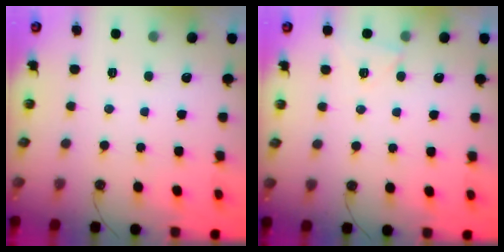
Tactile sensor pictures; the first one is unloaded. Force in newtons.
{"total": 5.1, "press": 5.0, "slide": 0.8}